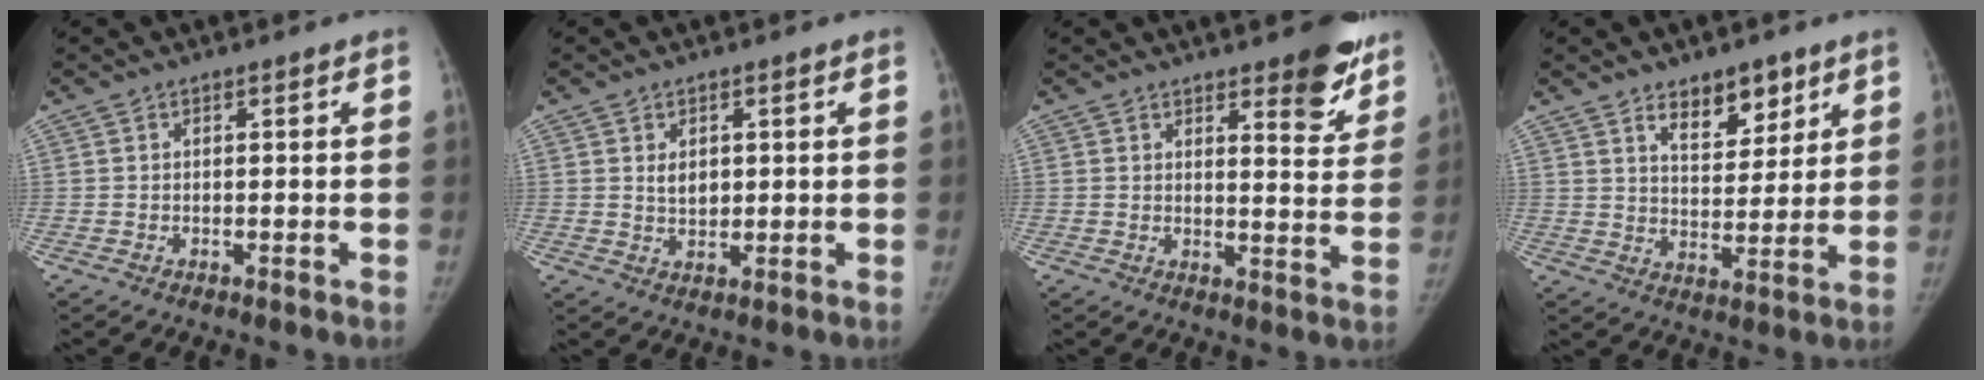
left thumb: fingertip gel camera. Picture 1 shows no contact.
{"total": 3.3, "force": [0.9, 2.3, 2.1], "torque": [-0.021, -0.008, 0.020]}
{"total": 9.1, "force": [6.4, 3.1, 5.6], "torque": [-0.034, -0.044, 0.080]}
{"total": 8.9, "force": [5.7, 4.7, 5.0], "torque": [-0.040, -0.039, 0.094]}